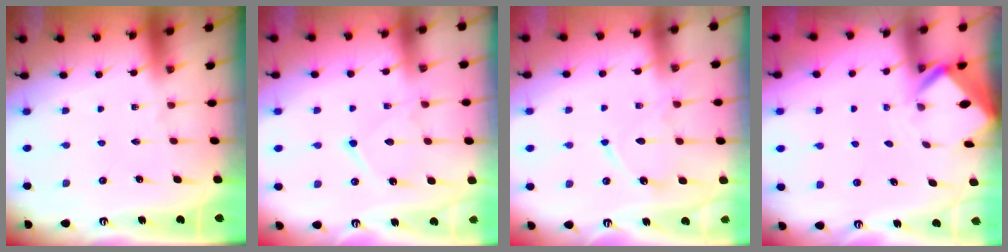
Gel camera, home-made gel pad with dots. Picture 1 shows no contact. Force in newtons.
{"total": 11.1, "press": 11.1, "slide": 1.1}
{"total": 10.3, "press": 10.2, "slide": 0.9}
{"total": 2.6, "press": 2.5, "slide": 0.3}